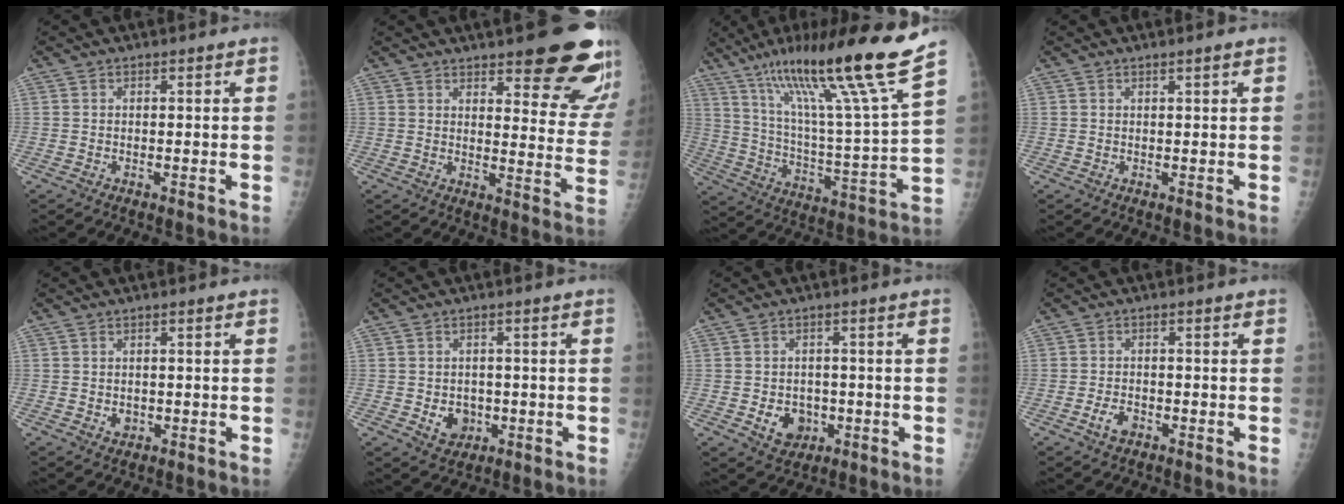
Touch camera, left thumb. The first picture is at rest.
{"total": 18.3, "force": [12.3, 5.1, 12.5], "torque": [-0.120, -0.076, 0.148]}
{"total": 24.2, "force": [16.8, 0.2, 17.4], "torque": [-0.264, -0.075, 0.285]}
{"total": 1.0, "force": [0.5, -0.1, 0.8], "torque": [-0.015, -0.002, 0.011]}
{"total": 1.8, "force": [-0.3, 1.5, 1.0], "torque": [-0.004, 0.001, 0.000]}
{"total": 4.9, "force": [-1.1, 4.0, 2.5], "torque": [-0.014, 0.005, -0.007]}
{"total": 5.9, "force": [-1.6, 4.8, 3.1], "torque": [-0.021, 0.008, -0.014]}
{"total": 3.0, "force": [-1.6, 1.7, 1.8], "torque": [-0.032, 0.011, -0.025]}